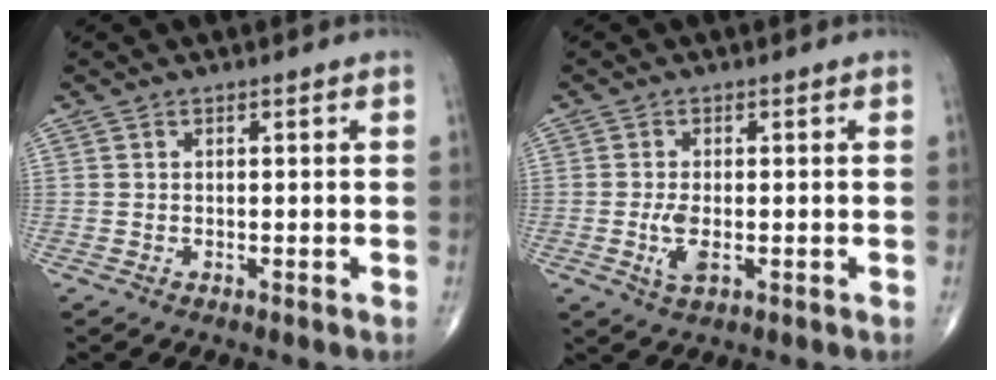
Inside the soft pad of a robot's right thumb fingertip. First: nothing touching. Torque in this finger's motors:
{"motor_torque": [1.30, 0.45, 0.57, -0.09, -0.01]}